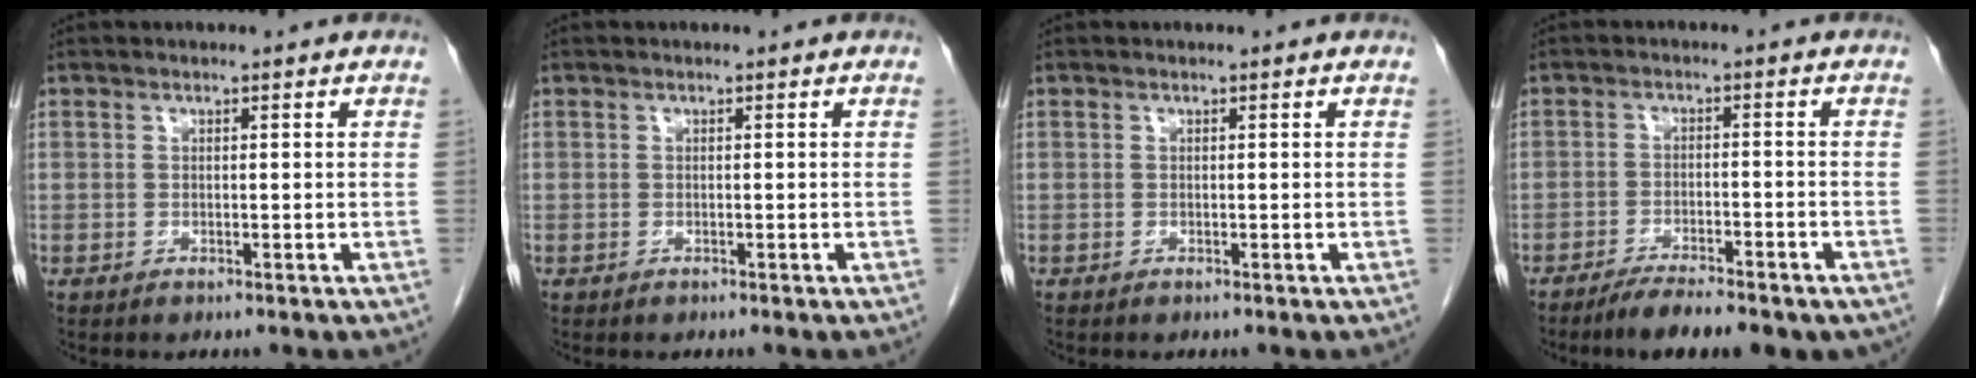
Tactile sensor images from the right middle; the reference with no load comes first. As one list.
[{"total": 0.0}, {"total": 0.0}, {"total": 9.4, "force": [-7.2, 2.3, 5.5], "torque": [-0.079, -0.008, -0.102]}]